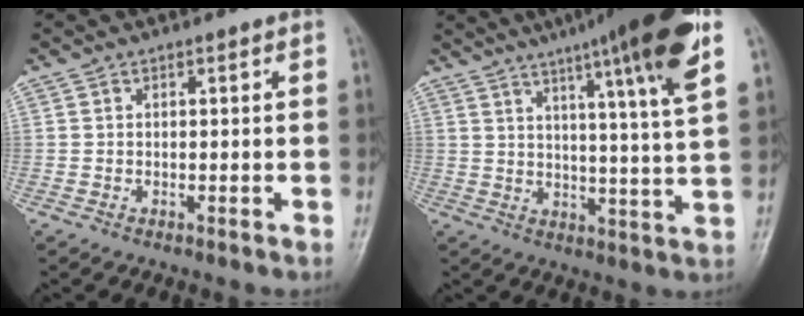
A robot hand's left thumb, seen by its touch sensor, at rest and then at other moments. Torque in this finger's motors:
{"motor_torque": [1.18, 0.18, 1.55, -1.20, 0.33]}